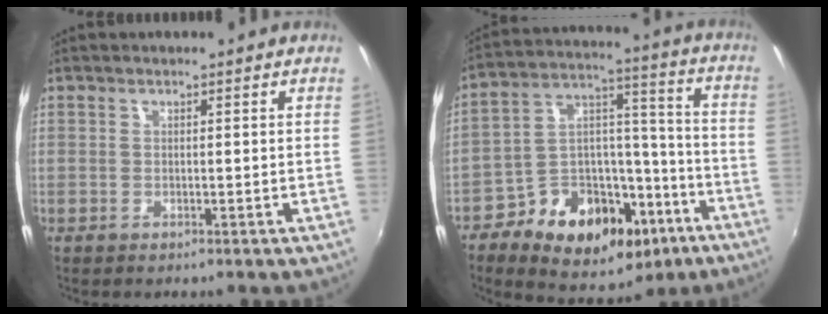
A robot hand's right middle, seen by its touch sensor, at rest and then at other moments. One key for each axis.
{"total": 19.8, "fx": -10.8, "fy": 12.8, "fz": 10.5, "tx": -0.187, "ty": 0.054, "tz": -0.148}